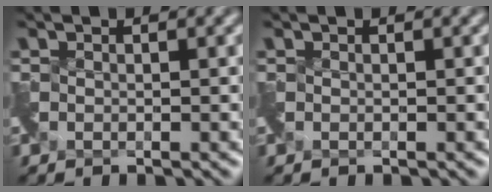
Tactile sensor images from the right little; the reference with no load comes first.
{"total": 0.0}